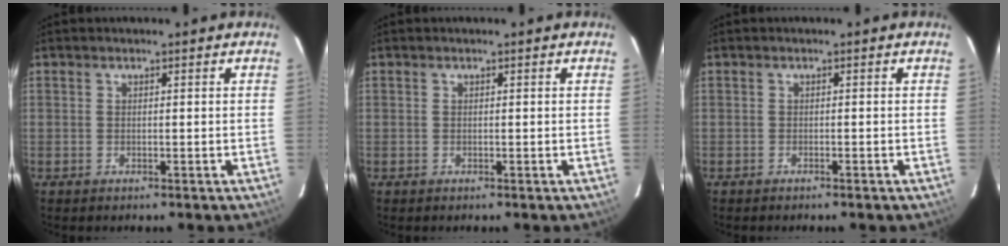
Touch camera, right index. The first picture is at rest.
{"total": 0.0}
{"total": 0.7, "force": [-0.6, 0.1, 0.2], "torque": [-0.005, 0.002, -0.011]}